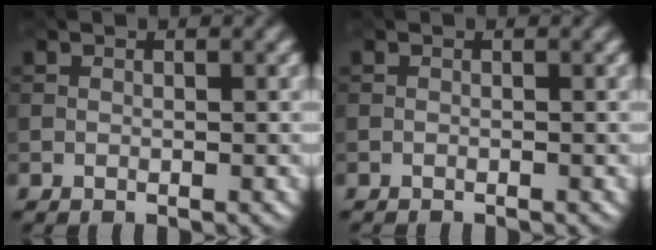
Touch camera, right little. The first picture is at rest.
{"total": 0.6, "force": [-0.6, -0.2, -0.1], "torque": [0.000, -0.008, -0.013]}